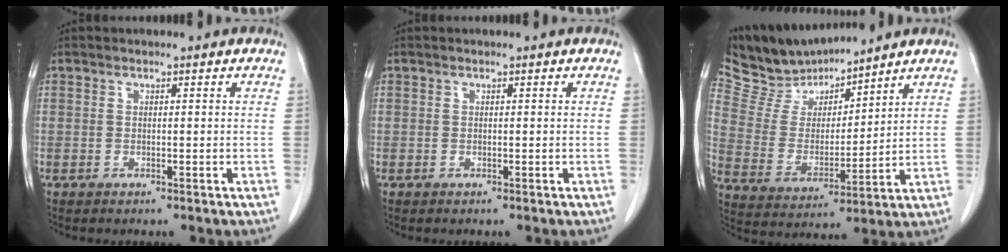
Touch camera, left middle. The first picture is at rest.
{"total": 0.0}
{"total": 11.8, "force": [11.2, 2.6, 2.7], "torque": [-0.069, 0.008, 0.228]}